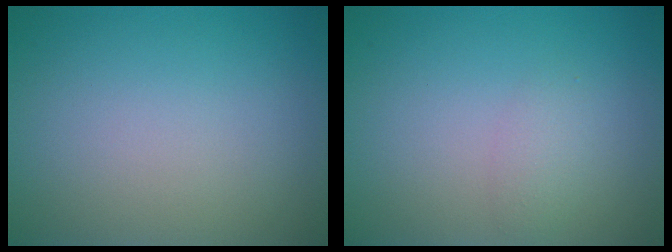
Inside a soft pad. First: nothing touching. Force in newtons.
{"total": 1.2, "press": 1.2, "slide": 0.1}